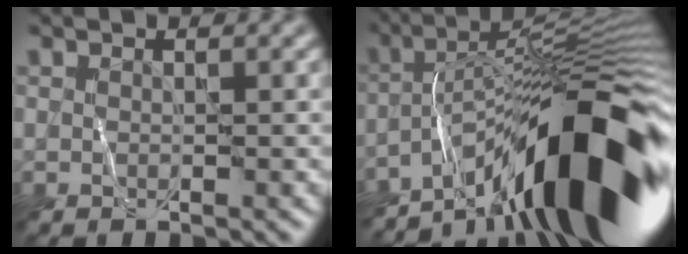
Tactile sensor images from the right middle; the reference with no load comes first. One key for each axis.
{"total": 13.6, "fx": -7.9, "fy": 2.6, "fz": 10.8, "tx": -0.149, "ty": 0.025, "tz": -0.137}